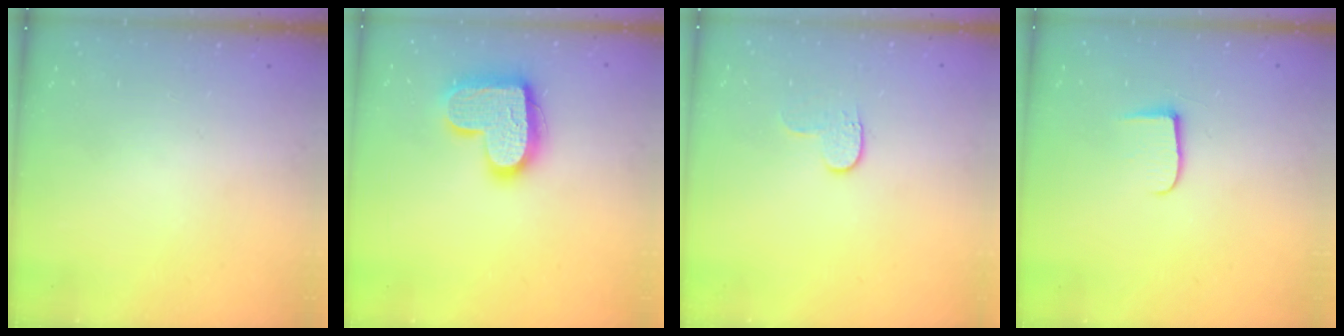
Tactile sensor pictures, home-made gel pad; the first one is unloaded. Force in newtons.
{"total": 17.3, "press": 17.3, "slide": 1.1}
{"total": 4.6, "press": 4.6, "slide": 0.5}
{"total": 7.4, "press": 7.4, "slide": 0.6}